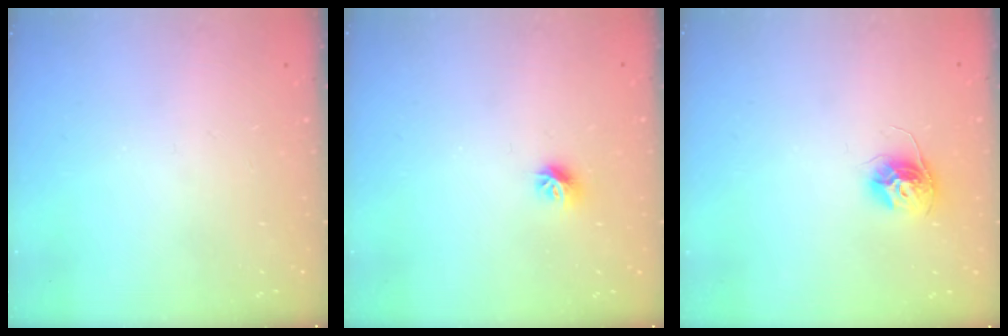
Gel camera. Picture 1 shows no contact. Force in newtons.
{"total": 7.4, "press": 7.4, "slide": 0.7}
{"total": 10.8, "press": 10.8, "slide": 0.8}